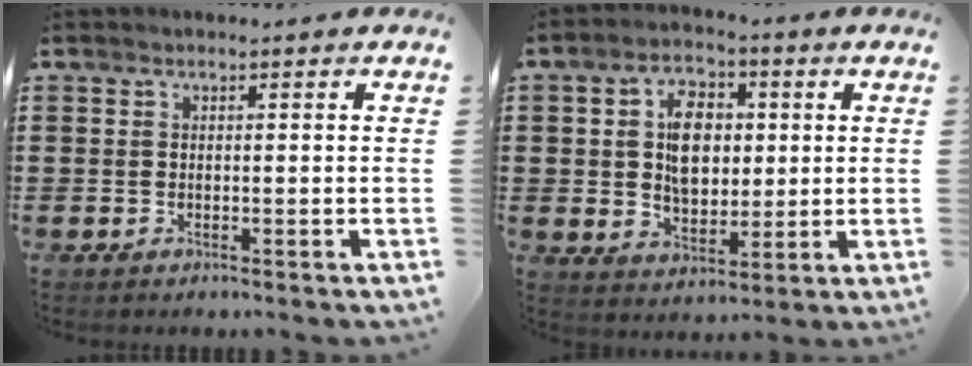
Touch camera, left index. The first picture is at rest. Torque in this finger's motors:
{"motor_torque": [1.15, 0.99, 0.43, 0.06]}